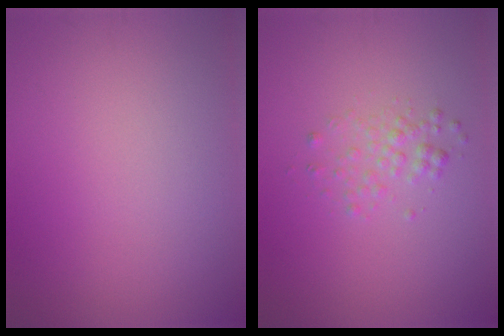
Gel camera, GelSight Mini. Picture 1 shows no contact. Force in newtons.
{"total": 1.5, "press": 1.5, "slide": 0.1}